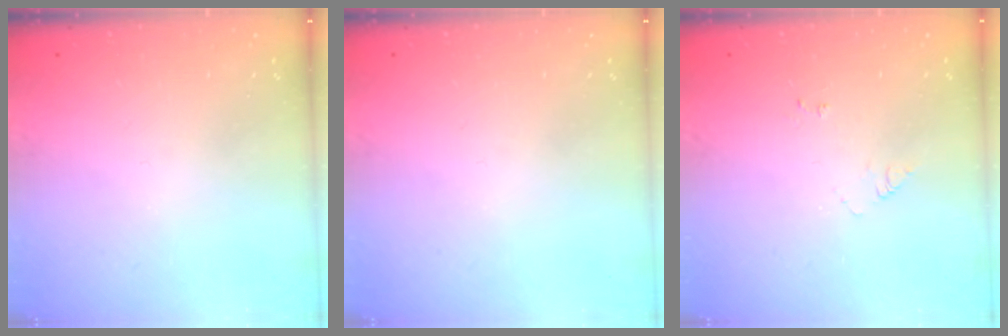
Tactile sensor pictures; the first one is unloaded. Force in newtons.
{"total": 0.0}
{"total": 6.0, "press": 6.0, "slide": 0.7}